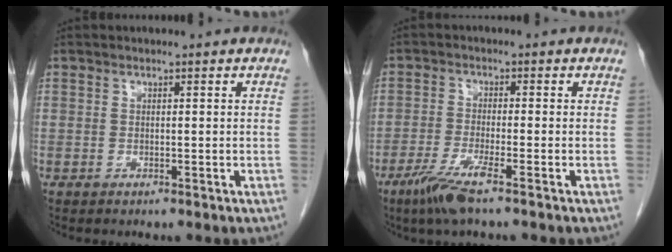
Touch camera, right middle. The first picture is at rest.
{"total": 5.4, "force": [-3.5, -0.1, 4.1], "torque": [-0.086, -0.014, -0.072]}